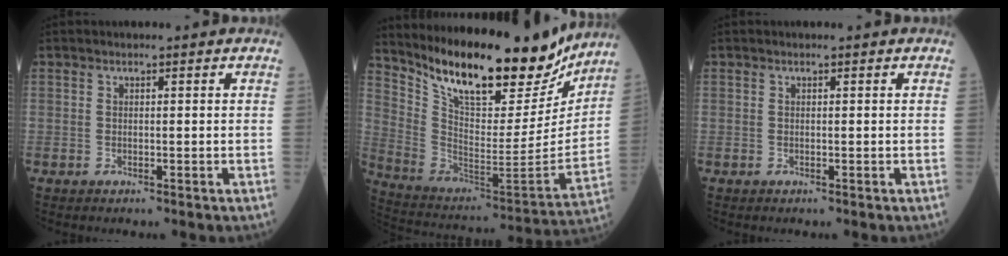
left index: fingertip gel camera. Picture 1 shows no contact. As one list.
[{"total": 23.3, "force": [19.3, 6.3, 11.4], "torque": [-0.202, -0.032, 0.306]}, {"total": 0.0}]